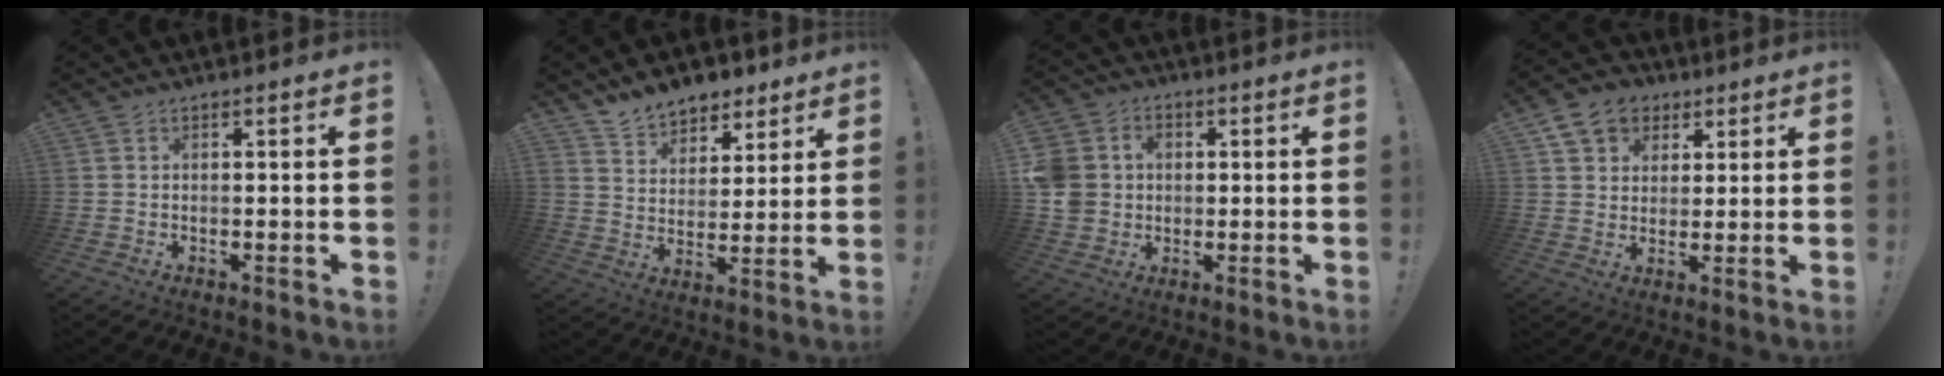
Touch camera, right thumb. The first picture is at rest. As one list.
[{"total": 9.8, "force": [8.1, 5.4, 1.4], "torque": [-0.022, -0.063, 0.158]}, {"total": 9.7, "force": [0.0, 8.8, 3.9], "torque": [-0.079, 0.007, 0.005]}, {"total": 10.4, "force": [4.9, 8.3, 3.7], "torque": [-0.057, -0.018, 0.101]}]